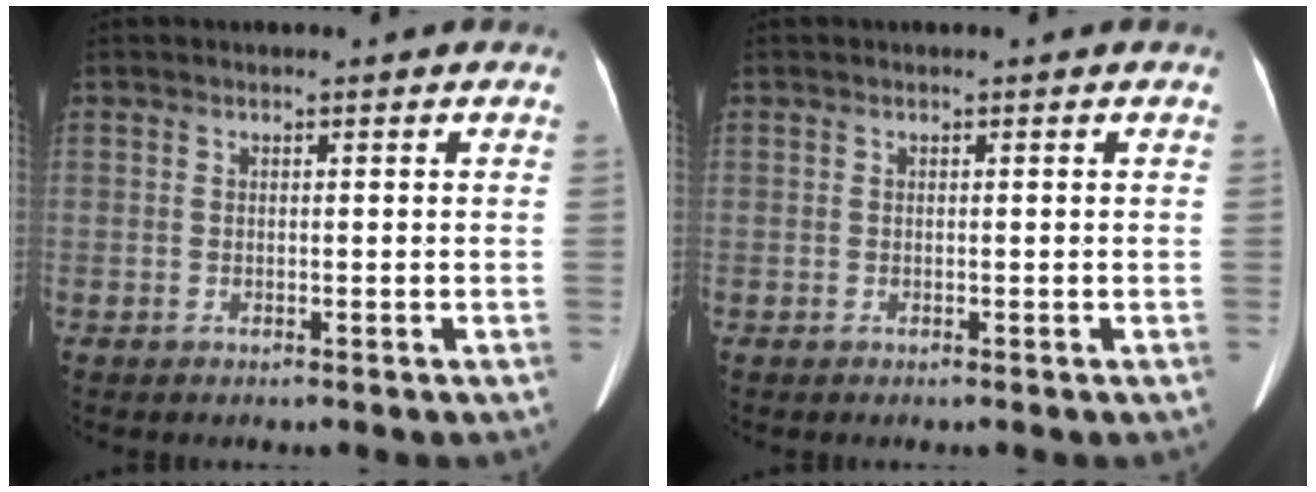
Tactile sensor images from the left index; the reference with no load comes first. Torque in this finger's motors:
{"motor_torque": [-0.02, 0.01, 0.00, 0.00]}